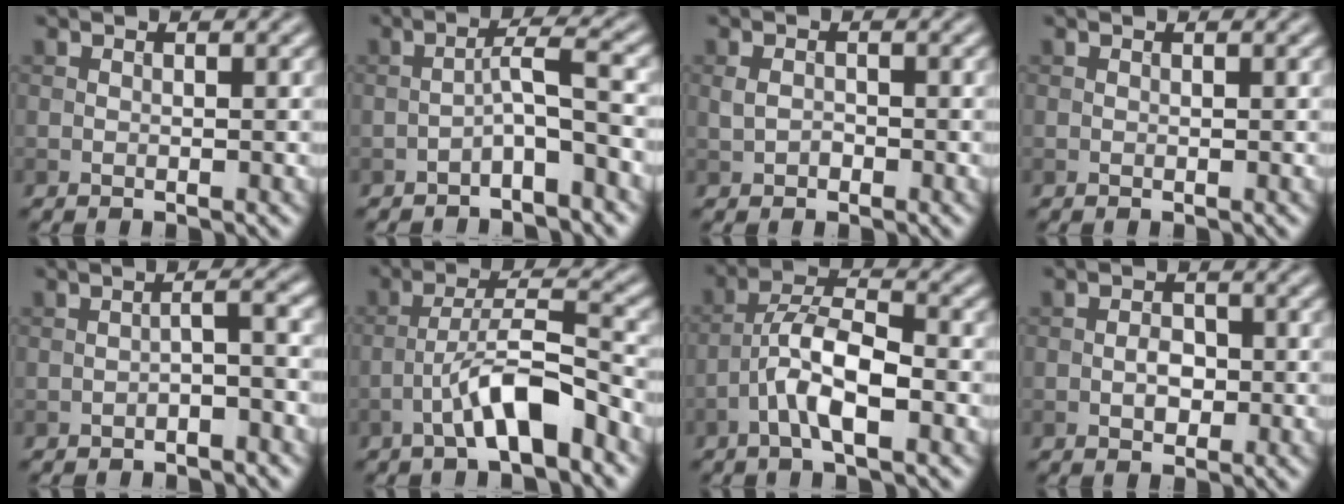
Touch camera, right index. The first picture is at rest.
{"total": 3.0, "force": [-1.7, 0.3, 2.4], "torque": [-0.044, 0.019, -0.037]}
{"total": 1.2, "force": [-0.3, 0.9, 0.8], "torque": [-0.018, 0.001, -0.008]}
{"total": 0.0}
{"total": 2.0, "force": [-1.1, 0.4, 1.7], "torque": [-0.029, 0.010, -0.023]}
{"total": 6.1, "force": [-3.2, 1.4, 5.0], "torque": [-0.093, 0.017, -0.056]}
{"total": 5.5, "force": [-2.3, 1.7, 4.7], "torque": [-0.087, 0.013, -0.047]}
{"total": 1.9, "force": [-0.5, 1.3, 1.4], "torque": [-0.023, 0.004, -0.011]}